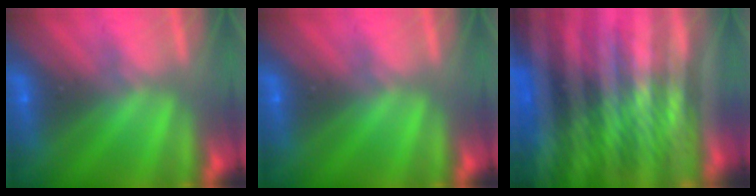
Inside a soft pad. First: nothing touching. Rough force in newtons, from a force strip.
{"total": 0.0}
{"total": 6.3}